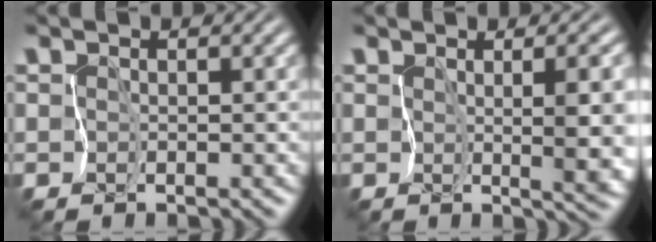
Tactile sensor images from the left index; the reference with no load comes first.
{"total": 5.8, "force": [0.7, 1.4, 5.5], "torque": [-0.069, -0.012, 0.019]}